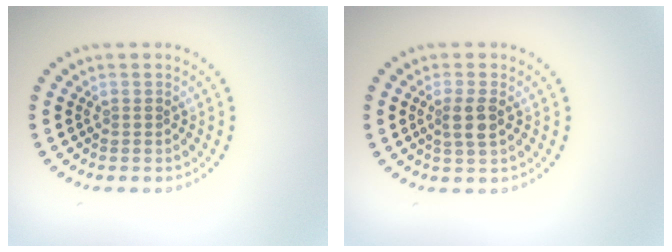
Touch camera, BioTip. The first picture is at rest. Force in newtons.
{"total": 2.1, "press": 1.8, "slide": 1.0}